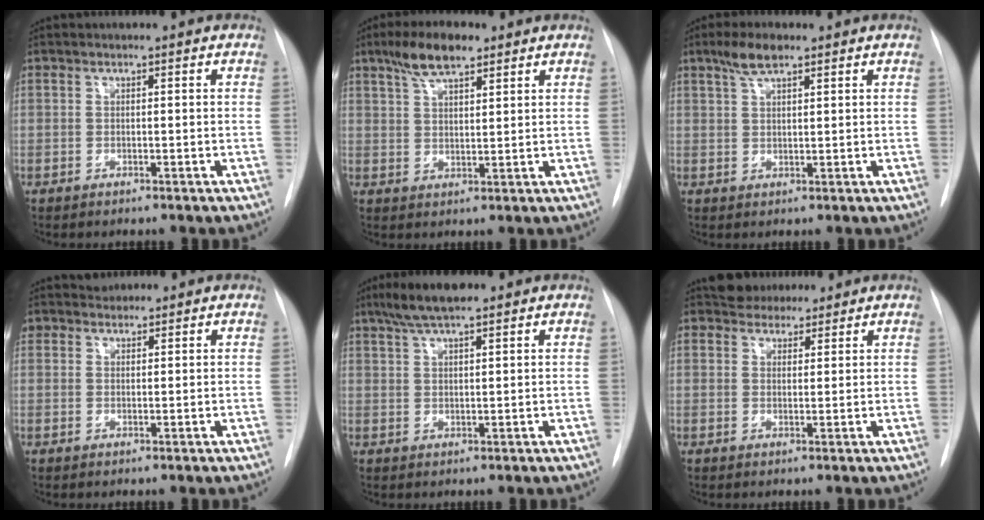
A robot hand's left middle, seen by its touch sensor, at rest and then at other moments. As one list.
[{"total": 7.0, "force": [4.8, 2.2, 4.6], "torque": [-0.090, 0.014, 0.087]}, {"total": 4.1, "force": [2.8, 1.1, 2.7], "torque": [-0.058, 0.010, 0.055]}, {"total": 1.8, "force": [1.5, 0.9, -0.4], "torque": [0.009, 0.009, 0.023]}, {"total": 6.1, "force": [4.7, 0.9, 3.9], "torque": [-0.078, 0.016, 0.083]}, {"total": 4.3, "force": [3.7, 1.9, 0.7], "torque": [-0.003, 0.014, 0.059]}]